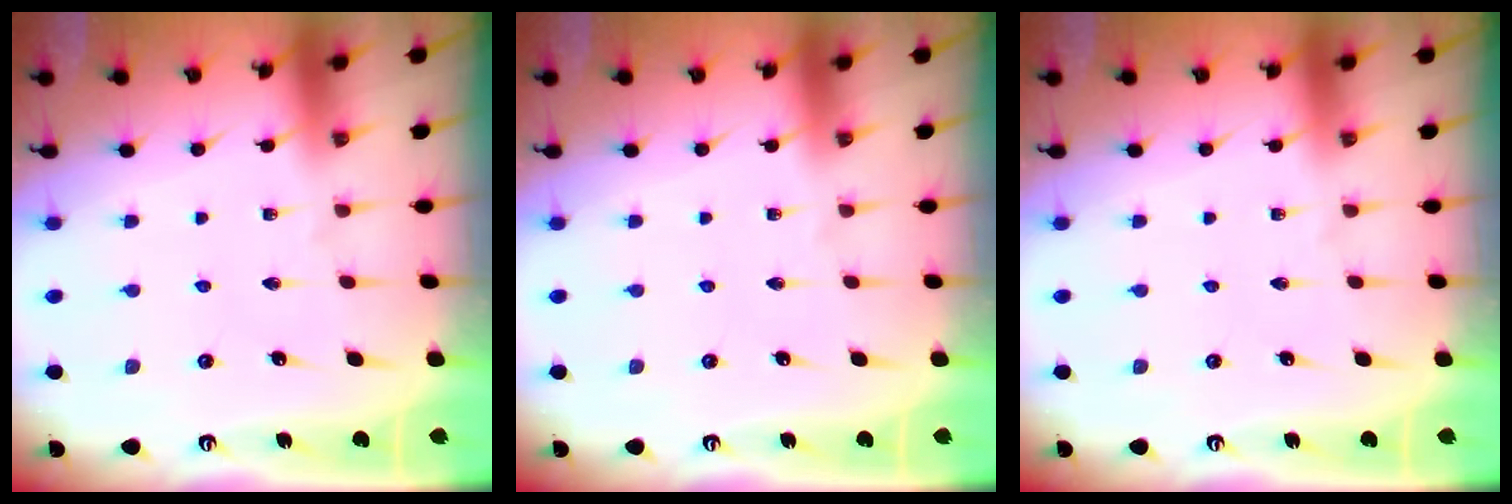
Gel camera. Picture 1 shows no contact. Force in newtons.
{"total": 0.0}
{"total": 0.0}